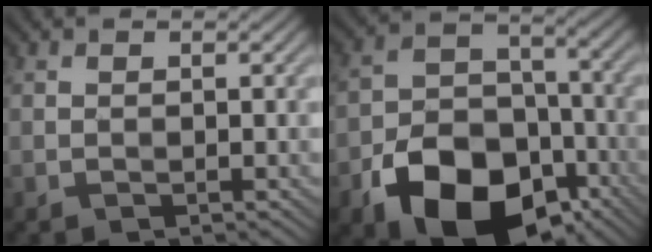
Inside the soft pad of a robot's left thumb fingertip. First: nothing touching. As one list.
[{"total": 16.0, "force": [-8.8, 10.0, 9.0], "torque": [-0.177, -0.042, -0.150]}]